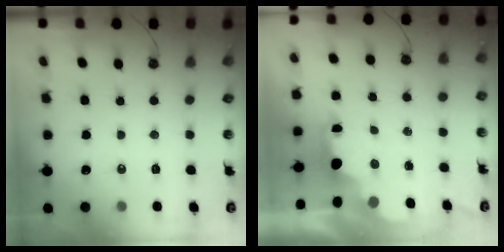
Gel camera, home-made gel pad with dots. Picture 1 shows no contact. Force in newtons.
{"total": 2.1, "press": 1.9, "slide": 0.8}